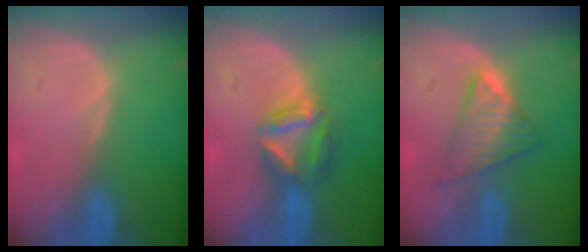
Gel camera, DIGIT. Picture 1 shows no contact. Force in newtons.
{"total": 6.1, "press": 5.5, "slide": 2.7}
{"total": 5.8, "press": 5.8, "slide": 0.8}